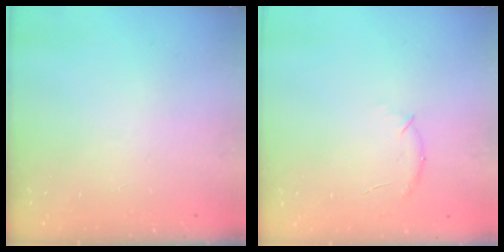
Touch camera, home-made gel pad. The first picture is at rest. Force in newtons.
{"total": 6.9, "press": 6.7, "slide": 1.8}